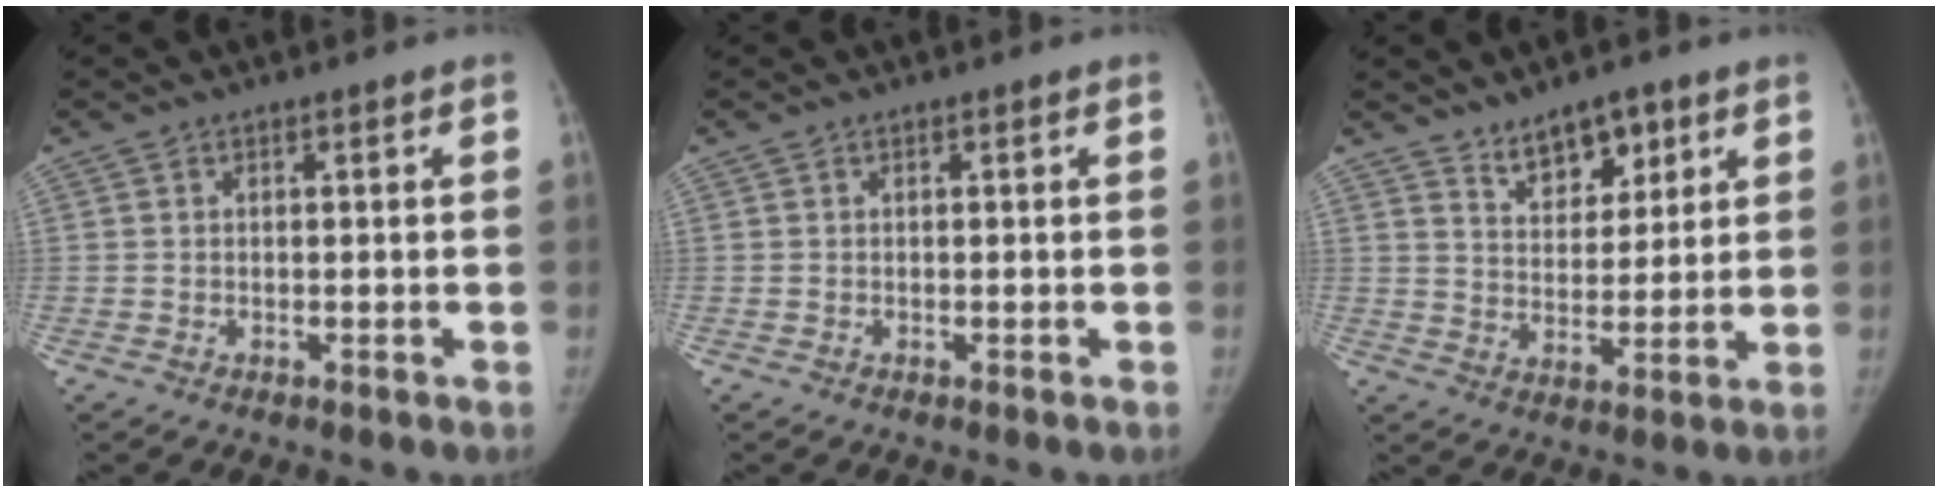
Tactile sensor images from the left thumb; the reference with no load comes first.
{"total": 0.0}
{"total": 8.0, "force": [5.4, 4.4, 4.0], "torque": [-0.026, -0.038, 0.093]}